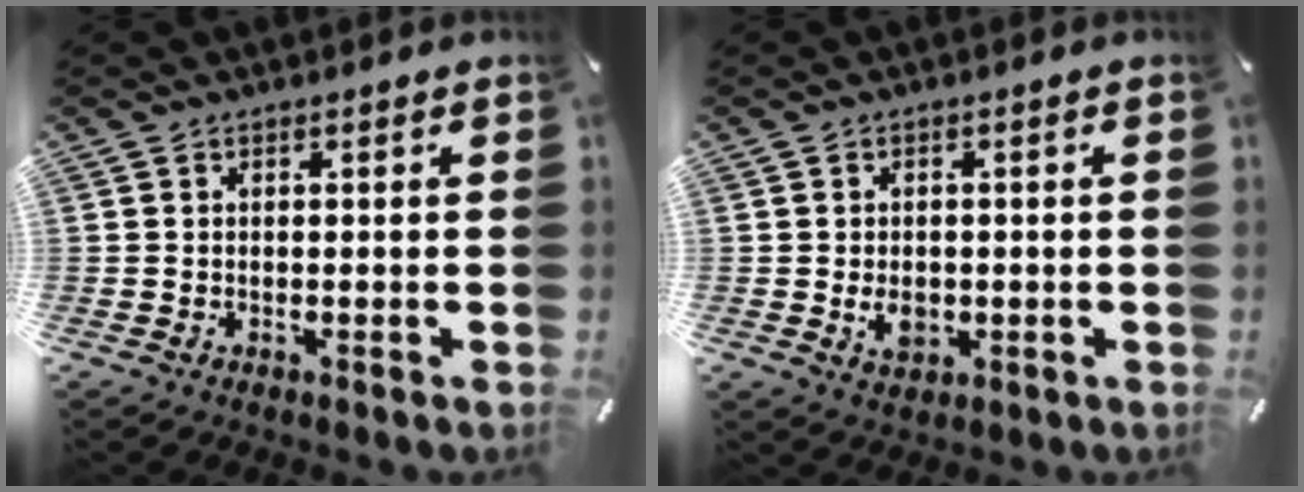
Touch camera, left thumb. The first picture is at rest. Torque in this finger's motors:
{"motor_torque": [0.49, 1.35, 0.06, 0.02, 0.00]}